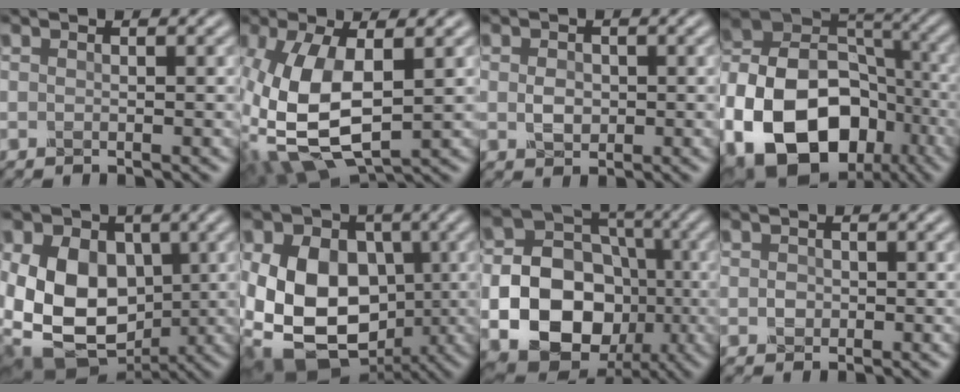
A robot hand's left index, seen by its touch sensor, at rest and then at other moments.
{"total": 9.4, "force": [-1.1, 4.7, 8.1], "torque": [-0.205, -0.010, -0.015]}
{"total": 1.5, "force": [0.0, 1.3, 0.8], "torque": [-0.025, 0.002, -0.002]}
{"total": 17.3, "force": [-6.6, 12.7, 9.7], "torque": [-0.210, -0.010, -0.109]}
{"total": 15.5, "force": [0.0, 12.7, 8.9], "torque": [-0.185, 0.012, -0.016]}
{"total": 16.5, "force": [-1.3, 13.8, 9.0], "torque": [-0.190, 0.009, -0.041]}
{"total": 16.3, "force": [-3.8, 13.9, 7.6], "torque": [-0.158, -0.018, -0.076]}
{"total": 0.8, "force": [-0.2, 0.8, 0.1], "torque": [-0.009, 0.004, -0.006]}